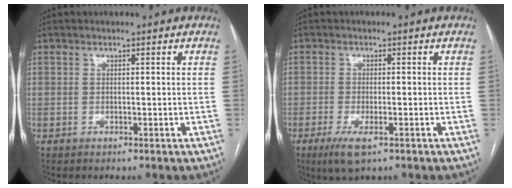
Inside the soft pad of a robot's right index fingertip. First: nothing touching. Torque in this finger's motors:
{"motor_torque": [0.70, -0.12, 0.22, 0.04]}